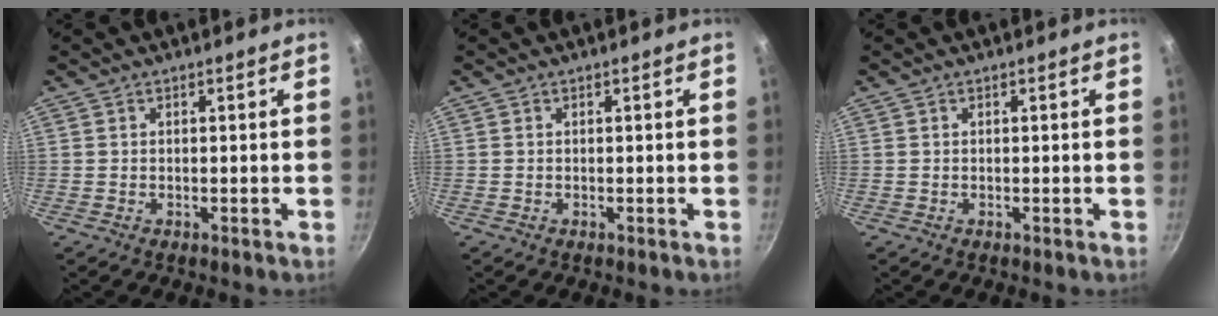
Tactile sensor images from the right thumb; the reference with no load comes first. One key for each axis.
{"total": 0.0}
{"total": 0.0}